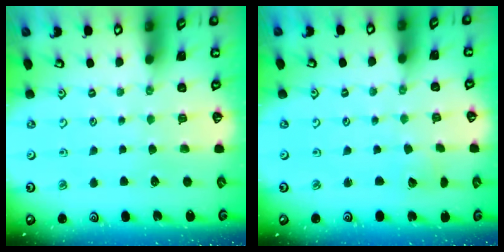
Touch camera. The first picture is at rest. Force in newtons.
{"total": 2.6, "press": 2.6, "slide": 0.2}